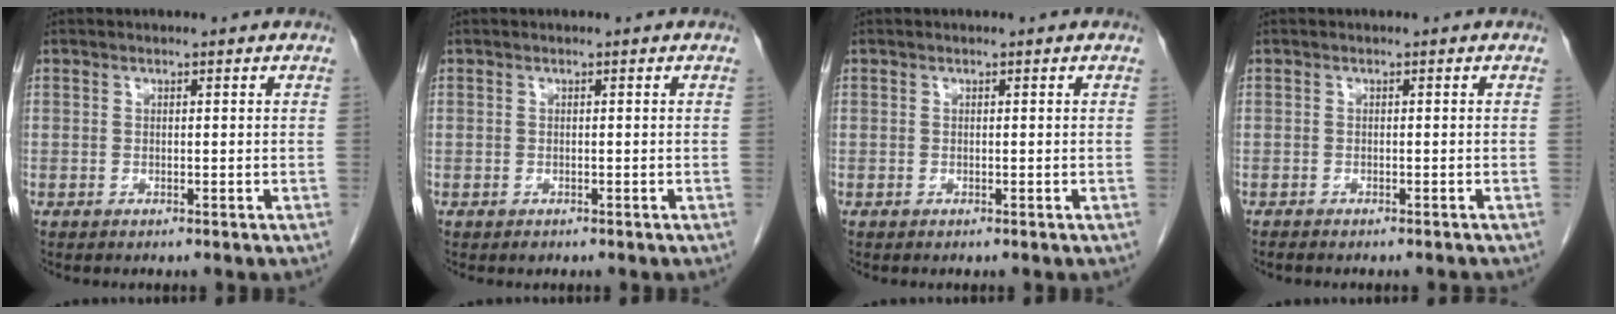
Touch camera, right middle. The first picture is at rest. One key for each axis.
{"total": 0.5, "fx": -0.4, "fy": 0.3, "fz": 0.2, "tx": -0.004, "ty": 0.000, "tz": -0.004}
{"total": 0.0}
{"total": 2.8, "fx": -2.5, "fy": 0.4, "fz": 1.1, "tx": -0.015, "ty": -0.004, "tz": -0.032}